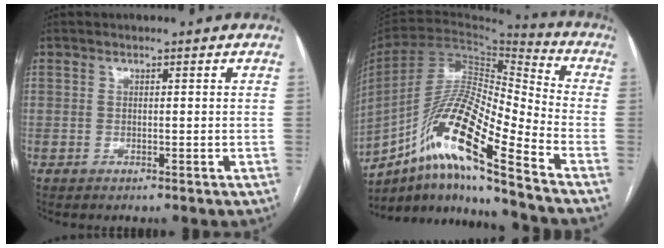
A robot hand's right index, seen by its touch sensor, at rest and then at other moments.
{"total": 18.0, "force": [-10.4, 0.9, 14.6], "torque": [-0.281, -0.001, -0.188]}